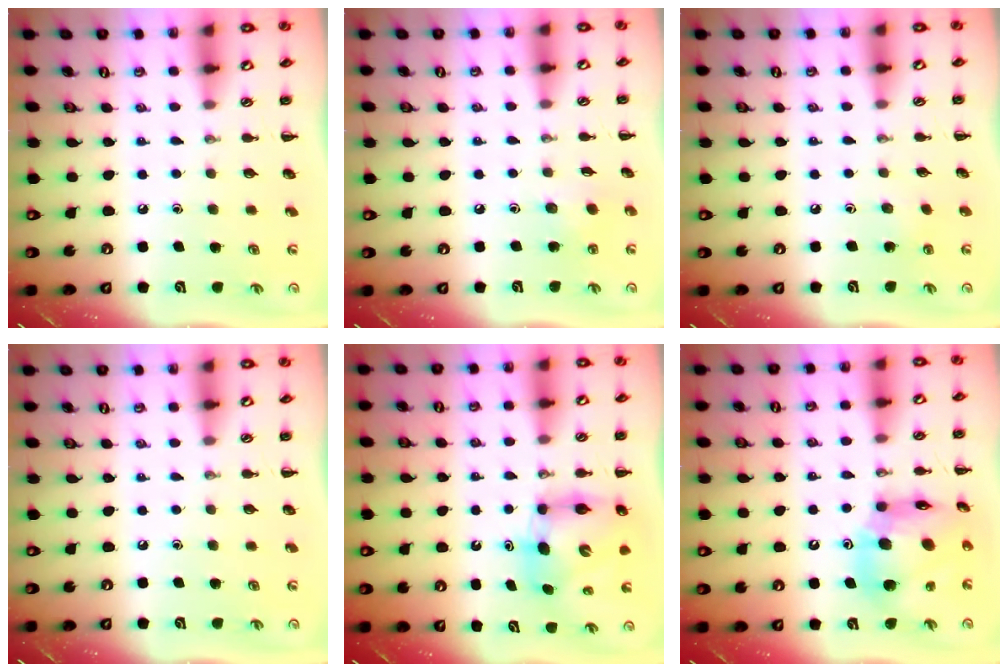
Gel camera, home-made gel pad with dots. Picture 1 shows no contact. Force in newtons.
{"total": 3.5, "press": 3.3, "slide": 1.1}
{"total": 5.3, "press": 5.1, "slide": 1.3}
{"total": 0.0}
{"total": 7.0, "press": 6.9, "slide": 0.8}
{"total": 14.8, "press": 14.3, "slide": 4.1}